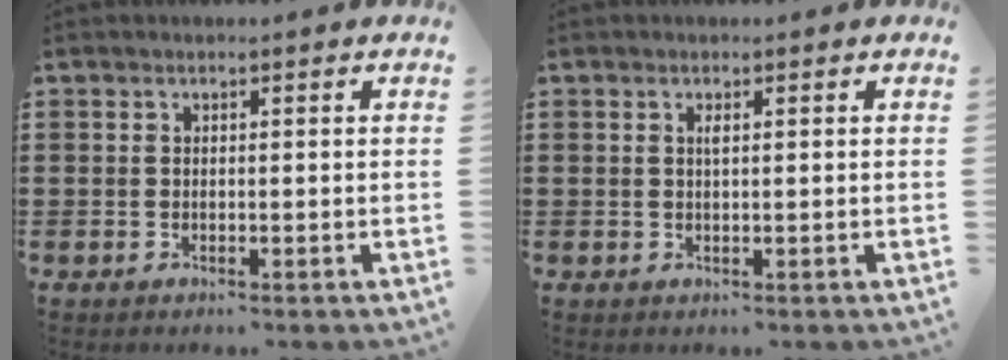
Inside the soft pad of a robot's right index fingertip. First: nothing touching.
{"total": 0.8, "force": [0.3, 0.1, 0.8], "torque": [-0.016, -0.001, 0.005]}